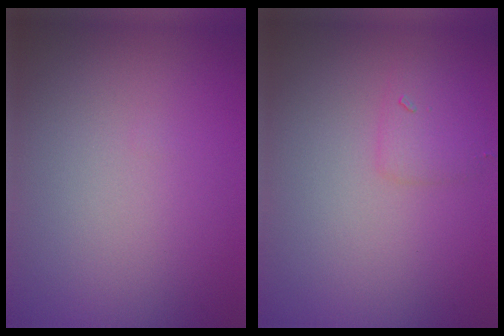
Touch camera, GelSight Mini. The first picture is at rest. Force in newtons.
{"total": 1.5, "press": 1.5, "slide": 0.1}